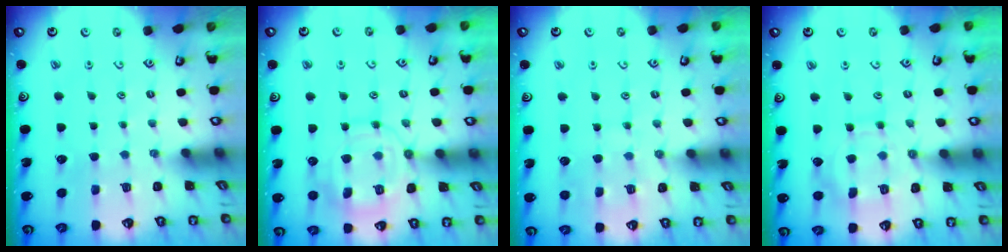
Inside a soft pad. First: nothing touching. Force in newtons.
{"total": 13.8, "press": 13.7, "slide": 1.3}
{"total": 6.7, "press": 6.6, "slide": 0.6}
{"total": 10.7, "press": 10.7, "slide": 0.9}